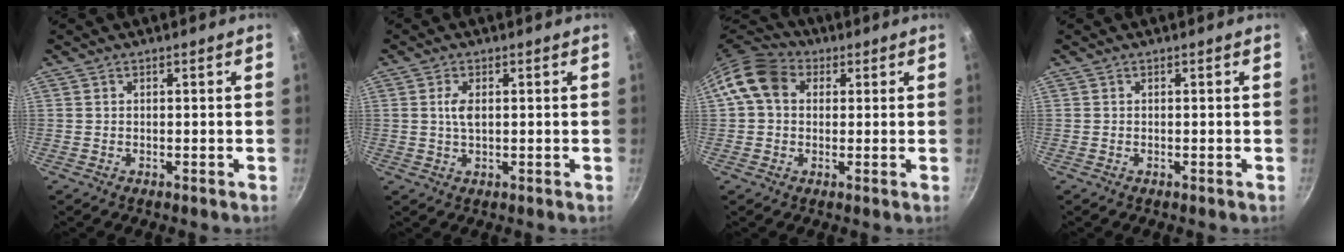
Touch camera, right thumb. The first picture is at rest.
{"total": 3.0, "force": [0.5, 1.4, 2.6], "torque": [-0.051, 0.002, 0.011]}
{"total": 9.3, "force": [2.0, 7.4, 5.3], "torque": [-0.075, 0.018, 0.017]}
{"total": 0.0}